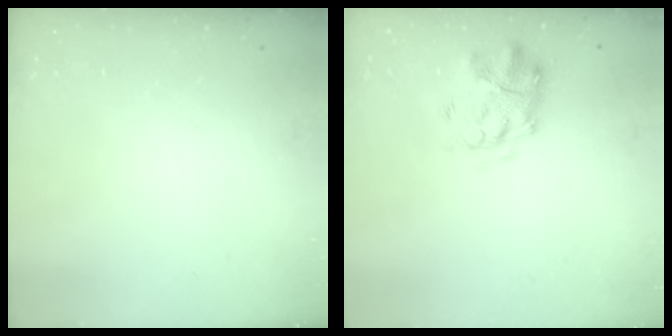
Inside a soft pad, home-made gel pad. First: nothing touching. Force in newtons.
{"total": 3.8, "press": 3.5, "slide": 1.6}